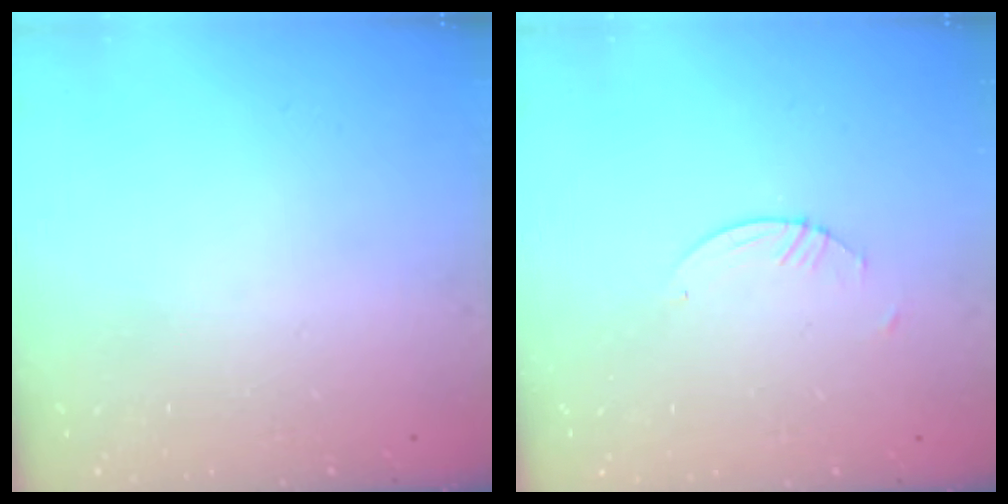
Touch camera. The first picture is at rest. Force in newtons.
{"total": 0.8, "press": 0.8, "slide": 0.2}